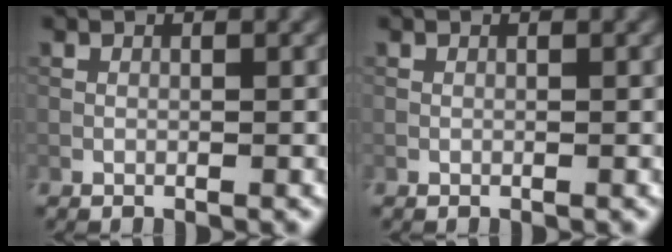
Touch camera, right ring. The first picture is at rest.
{"total": 0.0}